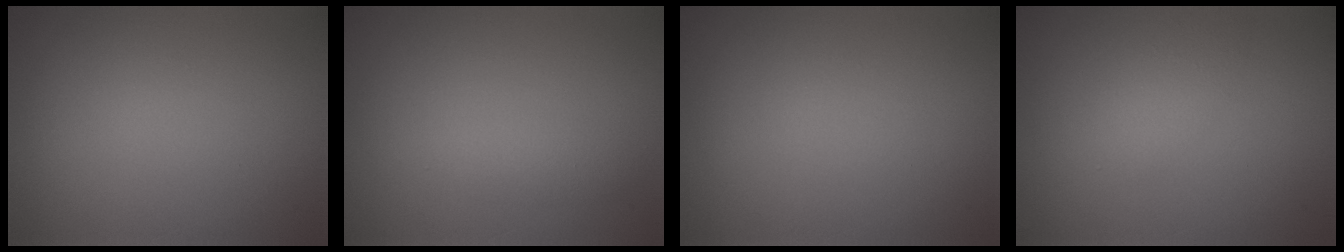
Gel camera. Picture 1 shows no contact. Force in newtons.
{"total": 1.5, "press": 1.5, "slide": 0.1}
{"total": 0.0}
{"total": 1.8, "press": 1.8, "slide": 0.0}